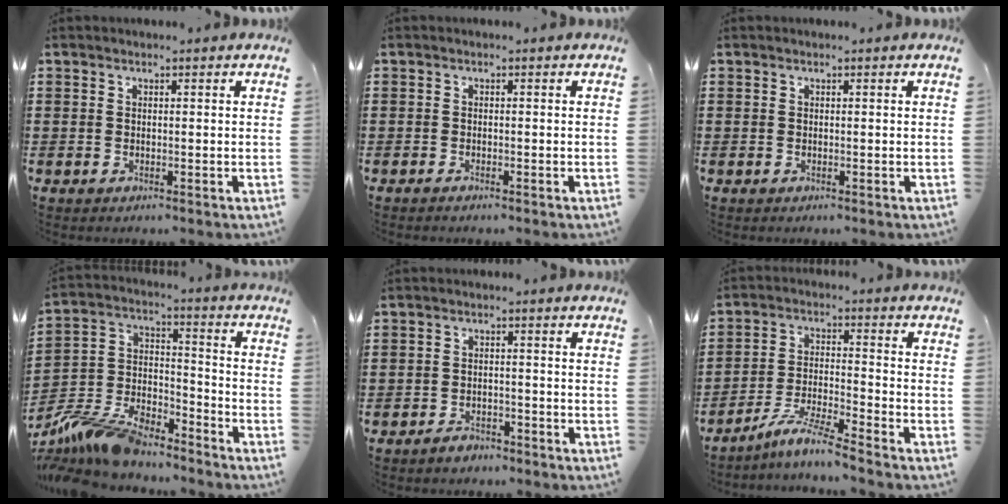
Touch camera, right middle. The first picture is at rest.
{"total": 0.5, "force": [-0.5, -0.2, 0.2], "torque": [-0.005, -0.005, -0.007]}
{"total": 0.0}
{"total": 11.9, "force": [-11.1, 2.1, 3.9], "torque": [-0.098, 0.017, -0.226]}
{"total": 2.3, "force": [-2.1, 0.8, 0.2], "torque": [-0.009, 0.005, -0.044]}
{"total": 6.9, "force": [-5.9, -0.3, 3.4], "torque": [-0.075, -0.014, -0.115]}